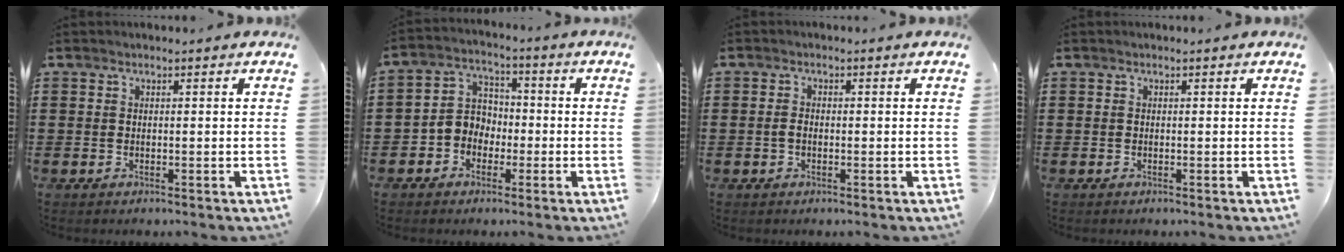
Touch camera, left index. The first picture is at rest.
{"total": 4.9, "force": [-2.0, 4.2, 1.5], "torque": [-0.048, 0.012, -0.047]}
{"total": 1.4, "force": [-0.3, 0.8, 1.1], "torque": [-0.030, -0.001, -0.009]}
{"total": 0.0}